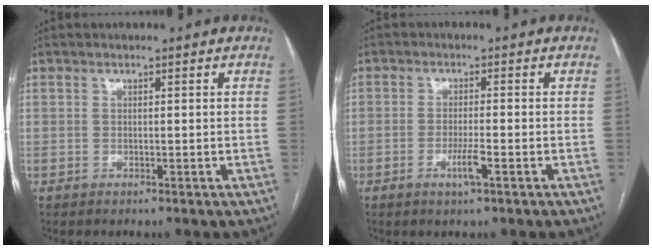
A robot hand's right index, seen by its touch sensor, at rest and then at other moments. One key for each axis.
{"total": 3.4, "fx": -1.5, "fy": 0.0, "fz": 3.1, "tx": -0.059, "ty": -0.005, "tz": -0.029}